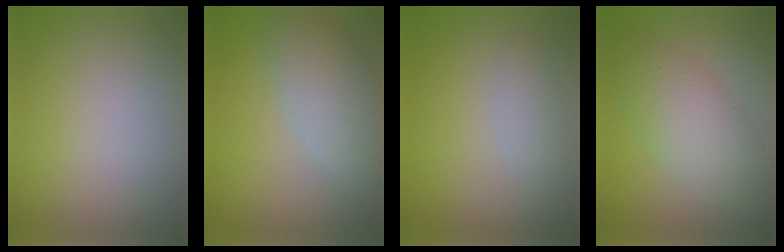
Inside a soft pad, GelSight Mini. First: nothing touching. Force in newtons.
{"total": 5.2, "press": 5.2, "slide": 0.3}
{"total": 1.4, "press": 1.4, "slide": 0.1}
{"total": 5.5, "press": 5.5, "slide": 0.3}